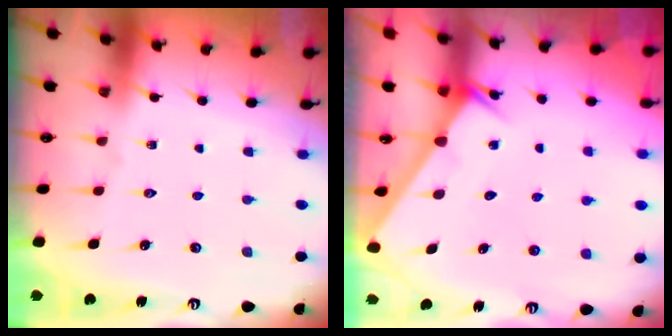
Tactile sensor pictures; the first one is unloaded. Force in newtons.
{"total": 2.1, "press": 2.1, "slide": 0.1}